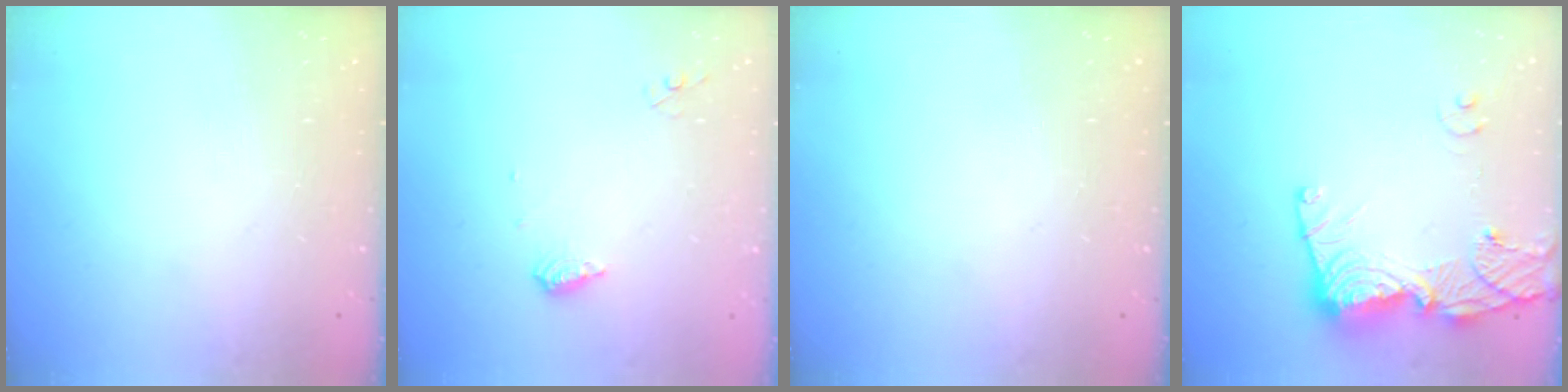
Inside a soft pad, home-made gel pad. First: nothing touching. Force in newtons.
{"total": 6.3, "press": 6.2, "slide": 0.6}
{"total": 0.0}
{"total": 14.9, "press": 14.8, "slide": 1.7}